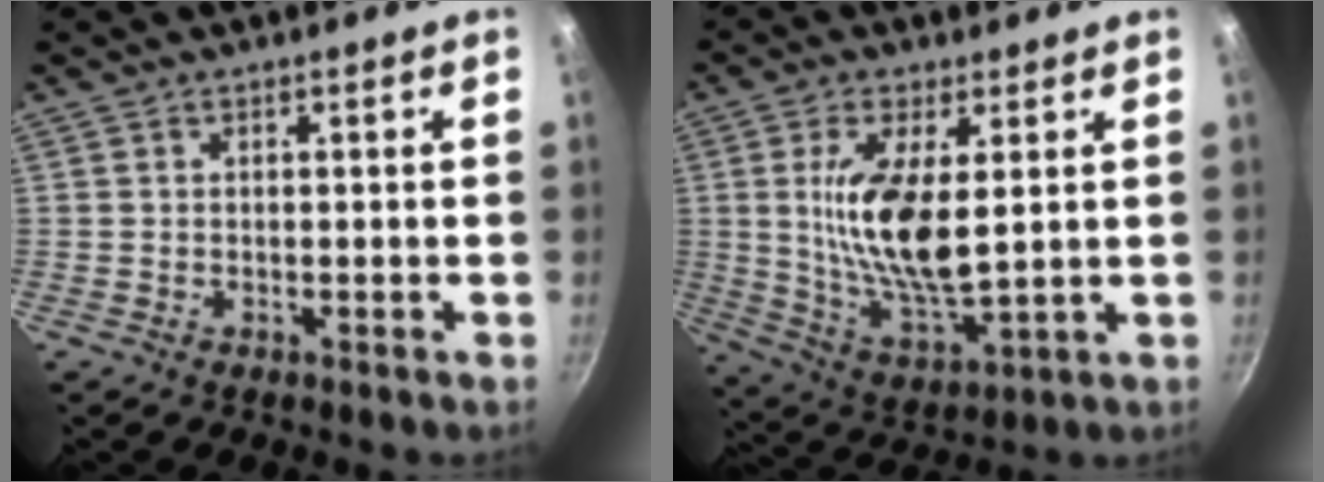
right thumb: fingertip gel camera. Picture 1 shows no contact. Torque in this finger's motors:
{"motor_torque": [2.03, 2.22, 1.79, -0.45, 0.25]}